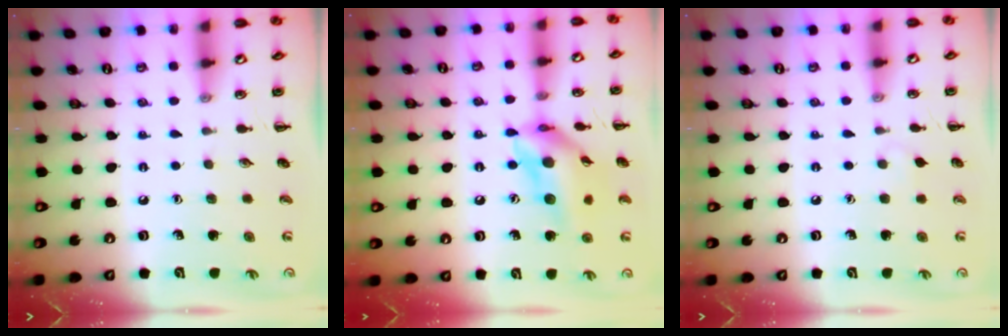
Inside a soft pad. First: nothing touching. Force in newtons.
{"total": 16.5, "press": 16.1, "slide": 3.4}
{"total": 2.8, "press": 2.5, "slide": 1.1}